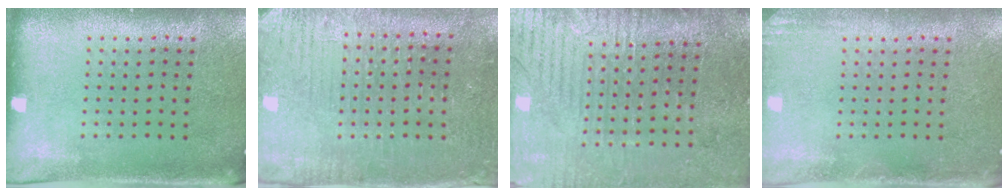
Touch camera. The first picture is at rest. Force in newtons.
{"total": 3.1, "press": 3.0, "slide": 0.6}
{"total": 3.6, "press": 3.3, "slide": 1.5}
{"total": 1.5, "press": 1.4, "slide": 0.2}